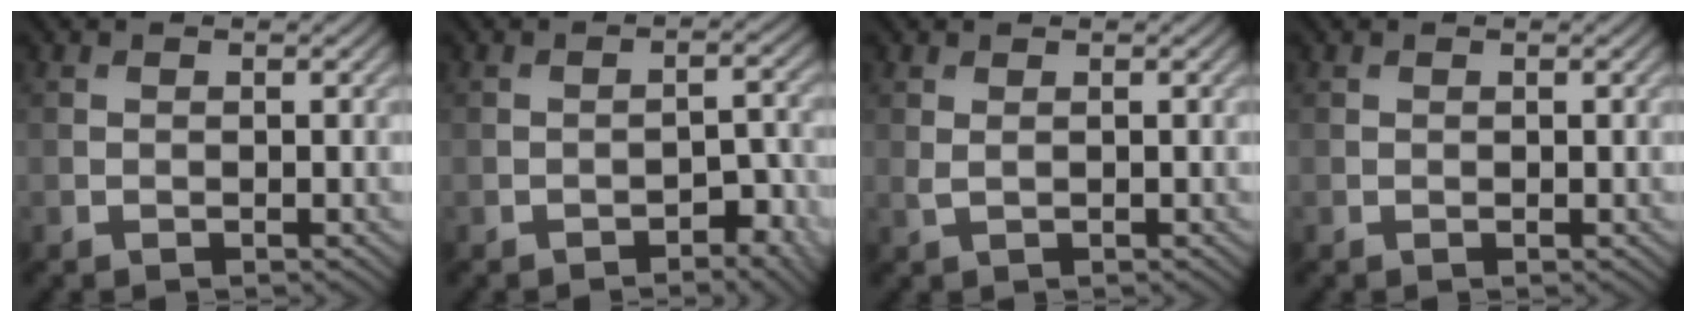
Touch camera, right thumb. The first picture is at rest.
{"total": 3.7, "force": [-2.1, 1.6, 2.6], "torque": [-0.032, 0.007, -0.029]}
{"total": 0.8, "force": [0.4, 0.3, 0.7], "torque": [-0.022, 0.000, 0.011]}
{"total": 0.0}